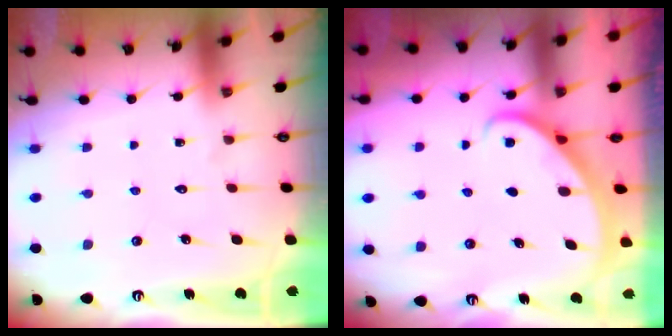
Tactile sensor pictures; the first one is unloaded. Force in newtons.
{"total": 2.4, "press": 2.4, "slide": 0.2}